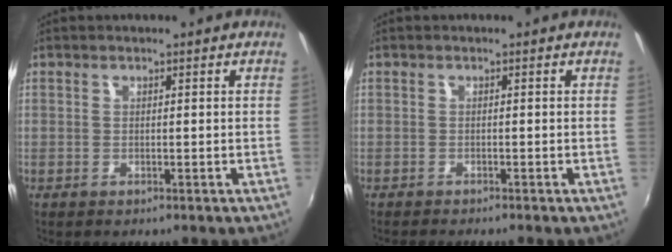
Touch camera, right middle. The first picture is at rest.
{"total": 1.6, "force": [-1.5, -0.1, 0.5], "torque": [-0.012, -0.013, -0.028]}